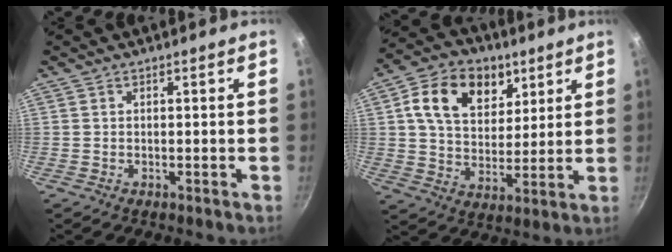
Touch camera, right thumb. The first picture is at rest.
{"total": 15.3, "force": [6.3, 10.9, 8.8], "torque": [-0.119, -0.016, 0.098]}